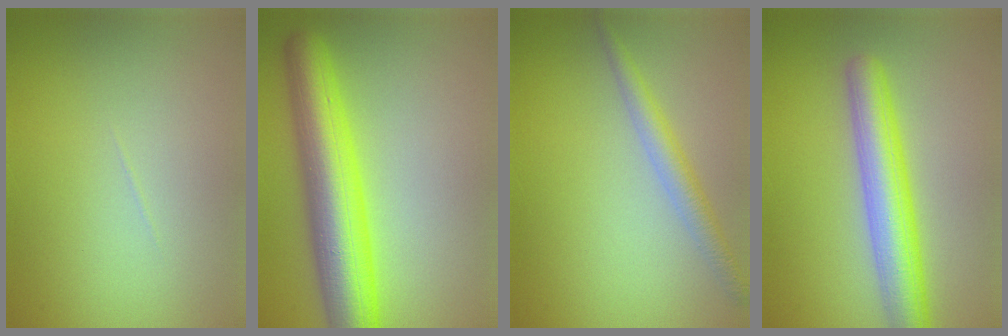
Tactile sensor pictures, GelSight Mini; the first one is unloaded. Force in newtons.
{"total": 8.6, "press": 8.6, "slide": 0.4}
{"total": 2.4, "press": 2.4, "slide": 0.1}
{"total": 5.8, "press": 5.8, "slide": 0.2}